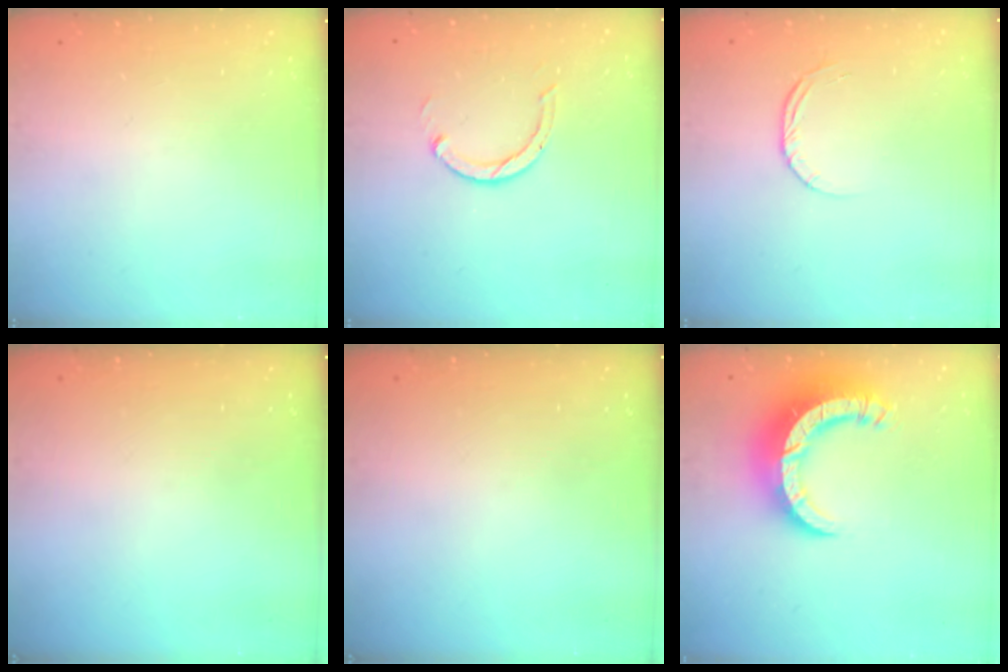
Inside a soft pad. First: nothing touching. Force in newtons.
{"total": 3.0, "press": 3.0, "slide": 0.3}
{"total": 3.5, "press": 3.5, "slide": 0.3}
{"total": 0.0}
{"total": 0.0}
{"total": 14.4, "press": 14.3, "slide": 1.5}